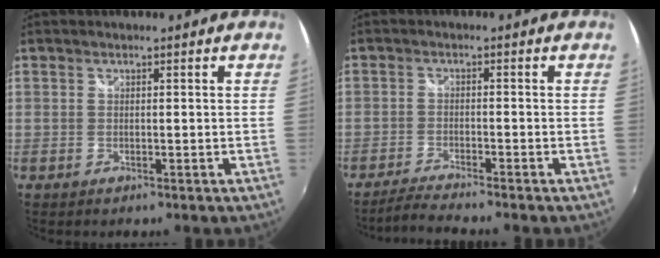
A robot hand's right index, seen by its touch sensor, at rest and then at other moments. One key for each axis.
{"total": 4.1, "fx": -3.8, "fy": -0.9, "fz": 1.4, "tx": -0.049, "ty": -0.008, "tz": -0.076}